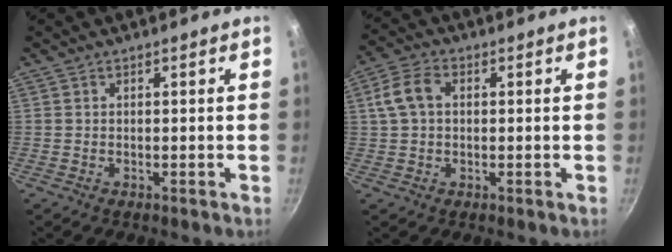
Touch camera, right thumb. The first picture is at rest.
{"total": 6.4, "force": [1.0, 4.5, 4.6], "torque": [-0.089, 0.018, 0.011]}